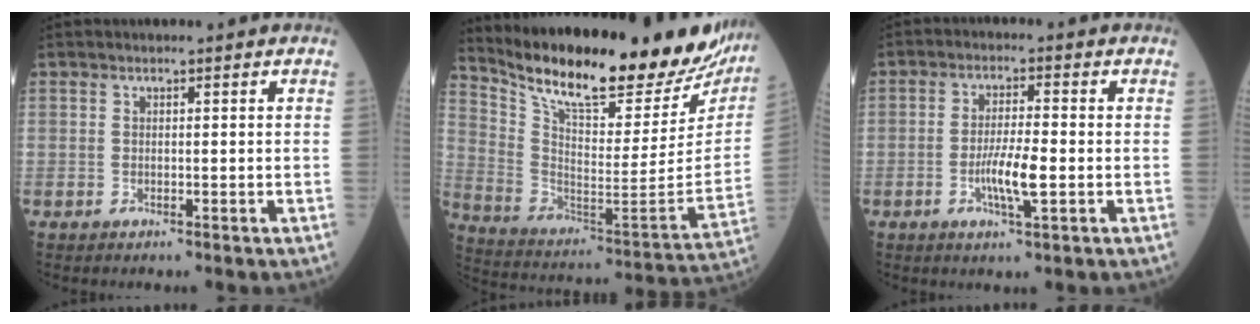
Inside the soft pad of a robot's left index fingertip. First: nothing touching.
{"total": 30.1, "force": [25.7, 6.4, 14.3], "torque": [-0.251, -0.070, 0.365]}
{"total": 5.5, "force": [-1.4, 0.5, 5.3], "torque": [-0.105, -0.007, -0.026]}